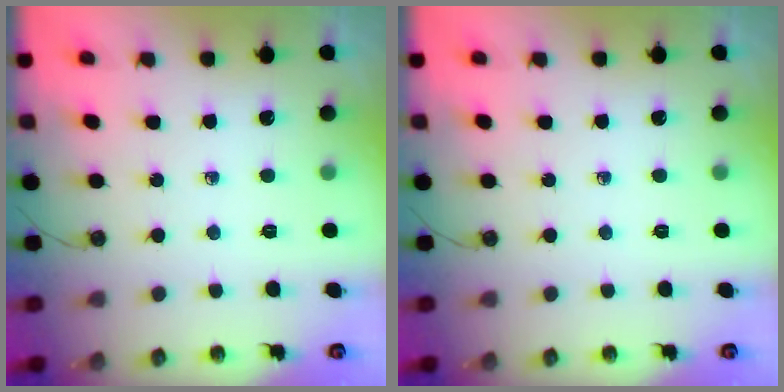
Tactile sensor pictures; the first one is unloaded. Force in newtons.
{"total": 0.0}